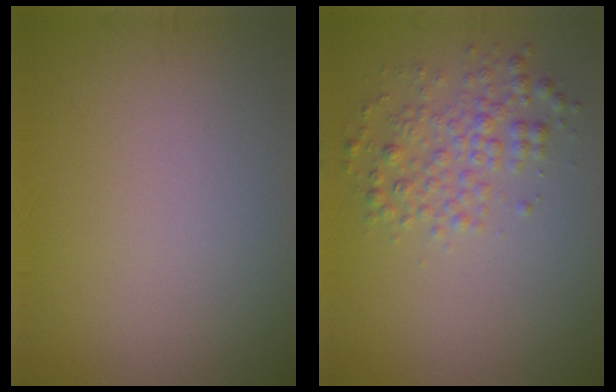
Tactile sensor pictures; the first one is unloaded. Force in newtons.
{"total": 2.9, "press": 2.9, "slide": 0.0}